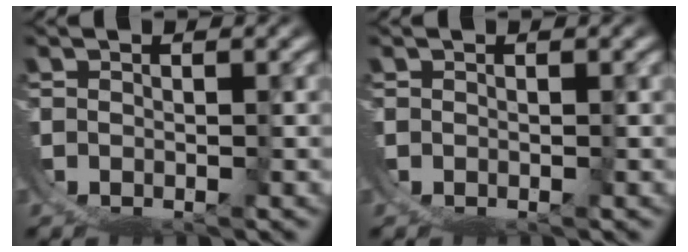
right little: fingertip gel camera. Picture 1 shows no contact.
{"total": 0.0}